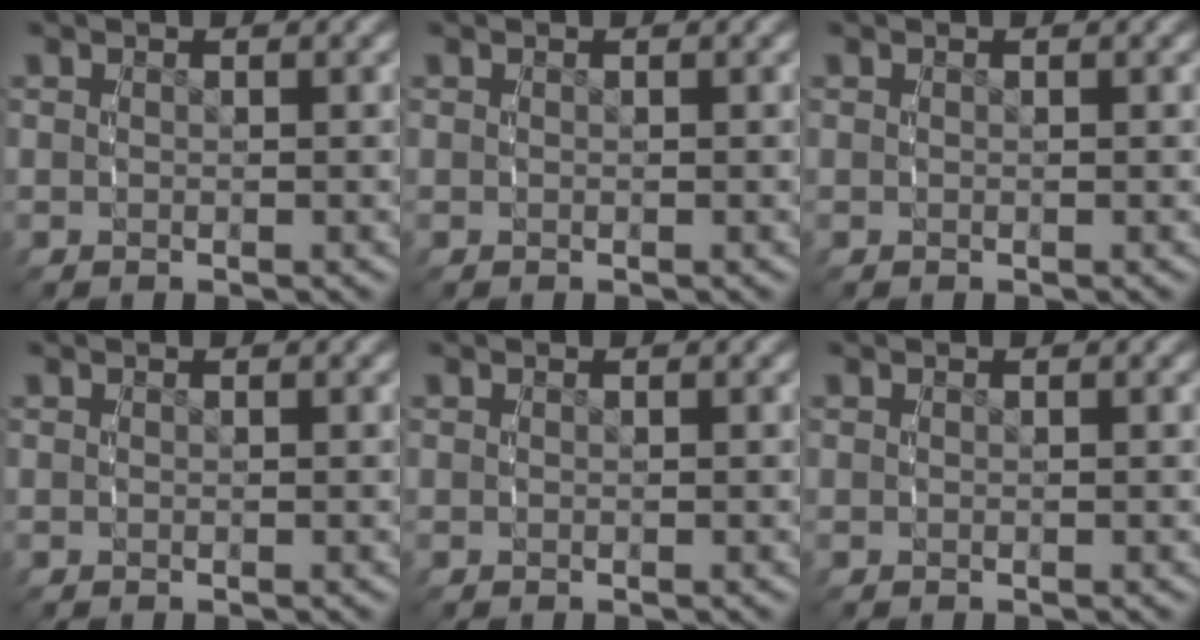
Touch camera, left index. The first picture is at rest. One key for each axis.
{"total": 0.0}
{"total": 0.0}
{"total": 0.0}
{"total": 0.0}
{"total": 0.0}